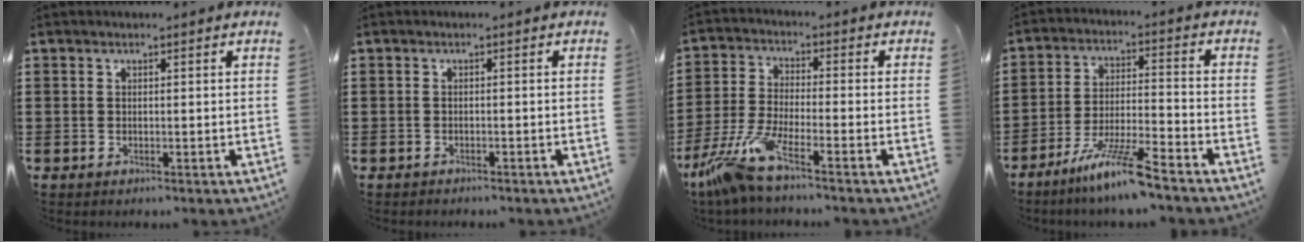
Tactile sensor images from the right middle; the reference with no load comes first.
{"total": 0.8, "force": [-0.7, 0.2, -0.1], "torque": [-0.001, 0.001, -0.017]}
{"total": 7.9, "force": [-6.2, 0.4, 5.0], "torque": [-0.132, -0.024, -0.128]}
{"total": 9.2, "force": [-7.2, 0.2, 5.7], "torque": [-0.112, -0.006, -0.138]}